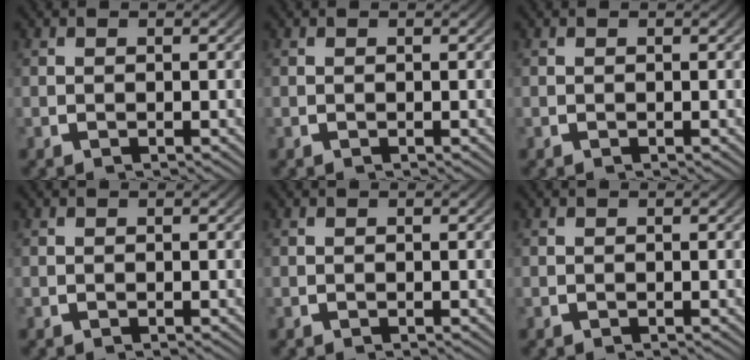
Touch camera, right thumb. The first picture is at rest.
{"total": 0.0}
{"total": 0.0}
{"total": 0.0}
{"total": 0.0}
{"total": 0.0}